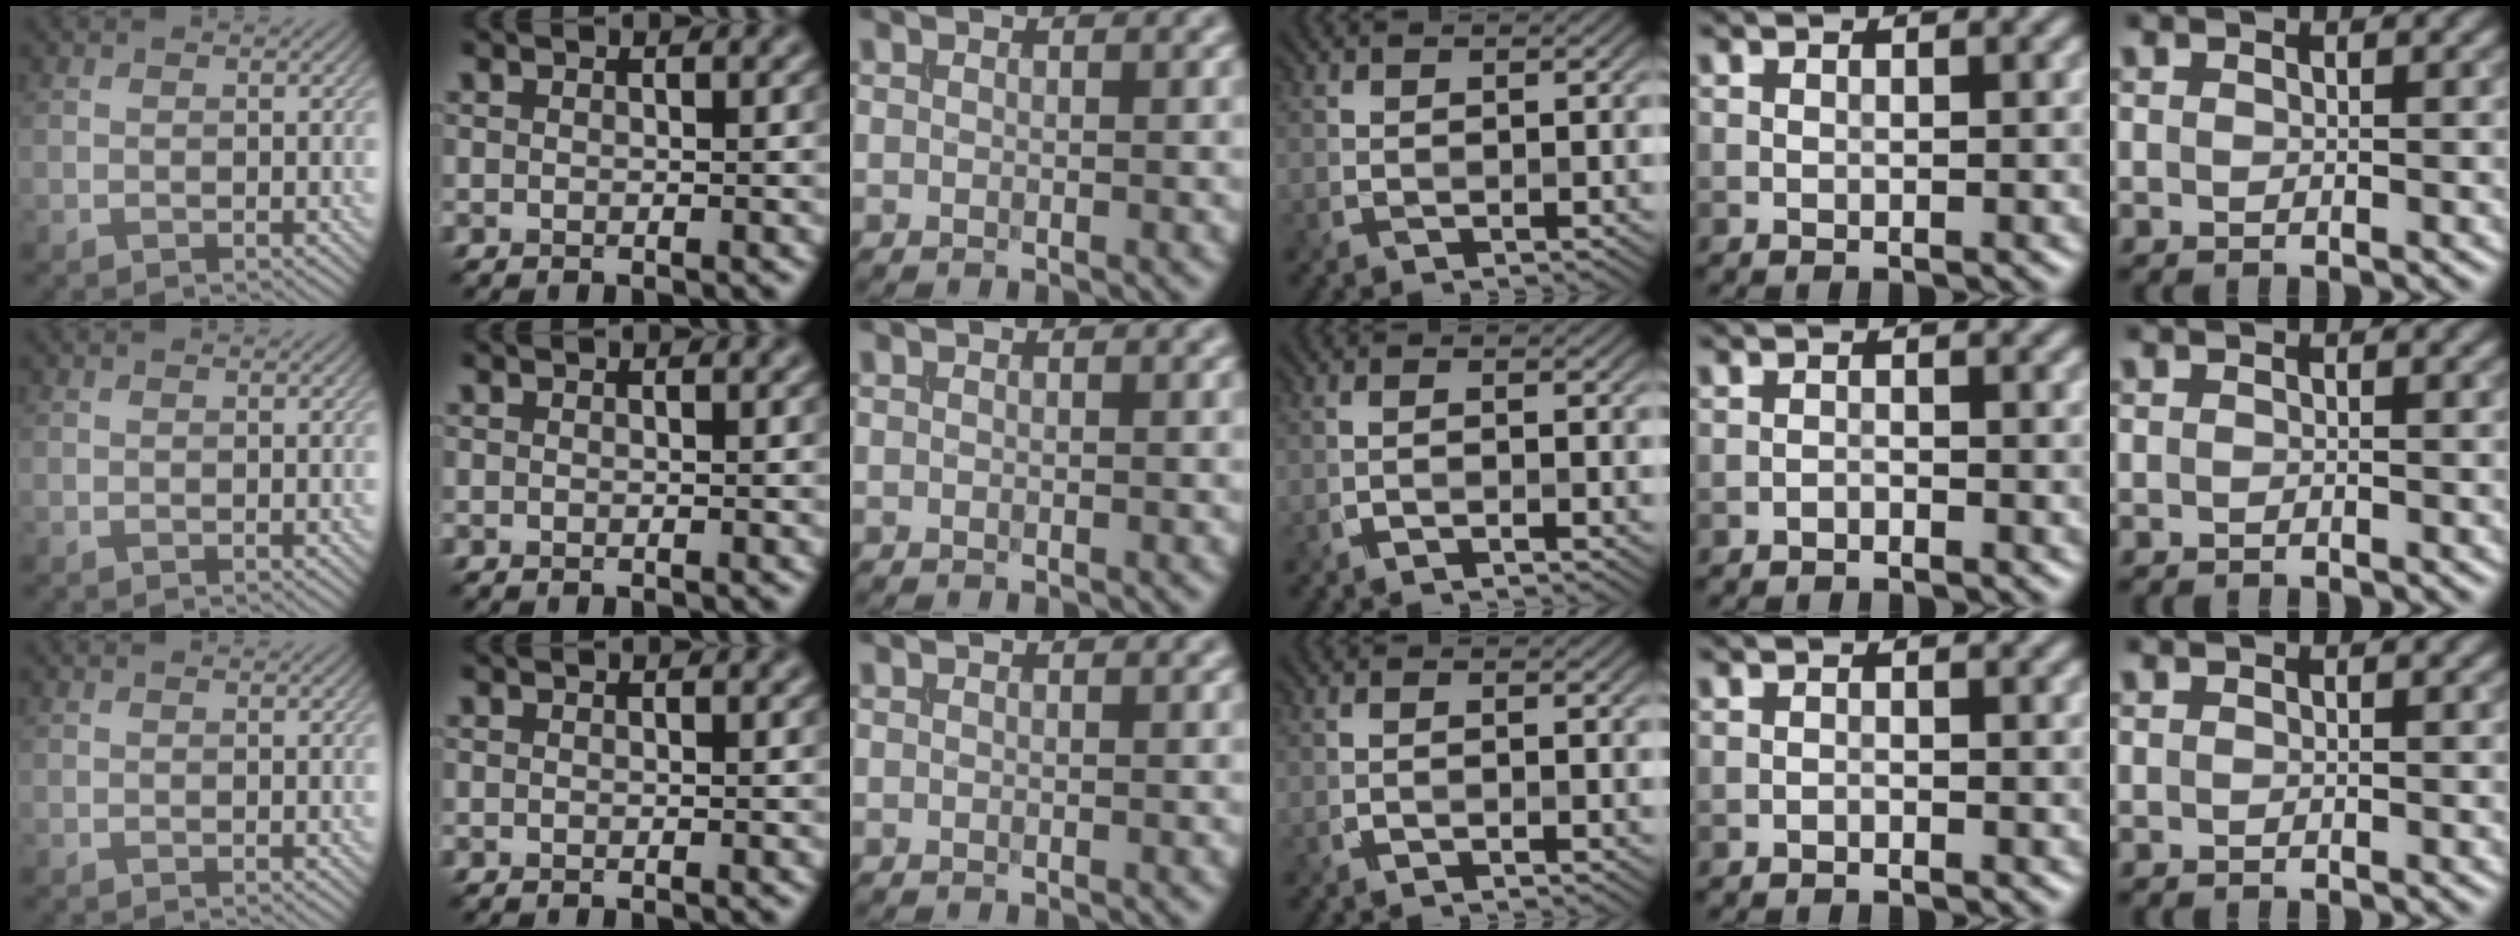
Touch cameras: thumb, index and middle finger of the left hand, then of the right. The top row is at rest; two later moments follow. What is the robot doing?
{"motion": "insert", "object": "file holder"}